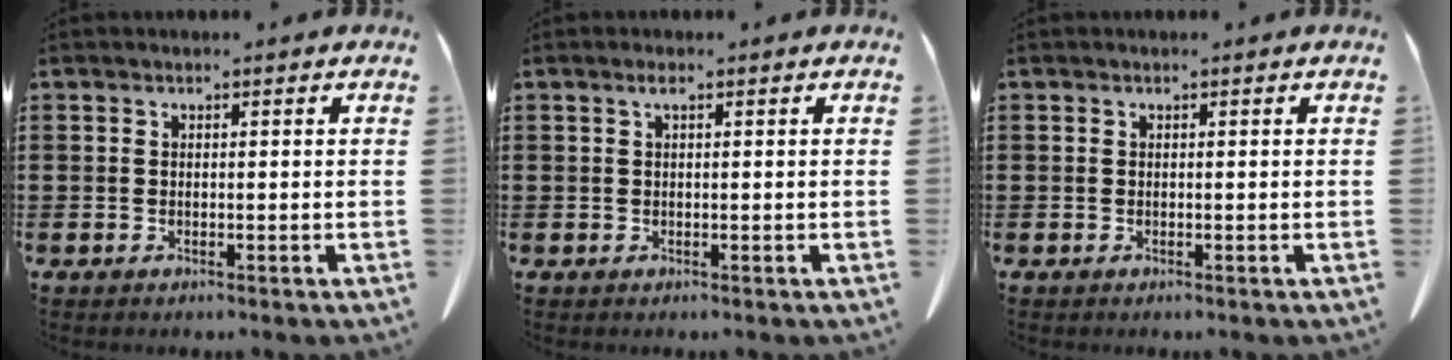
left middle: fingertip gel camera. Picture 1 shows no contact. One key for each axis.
{"total": 1.0, "fx": 0.4, "fy": 0.2, "fz": 0.9, "tx": -0.020, "ty": 0.003, "tz": 0.007}
{"total": 0.0}